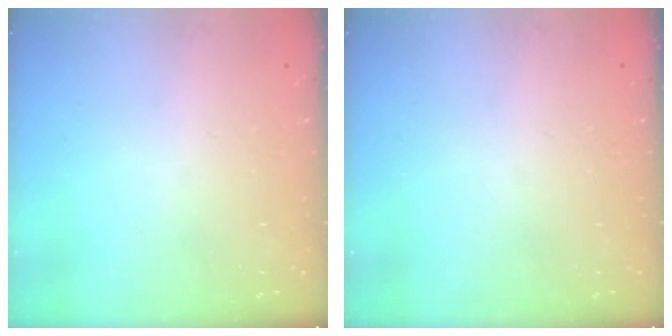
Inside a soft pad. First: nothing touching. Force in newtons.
{"total": 0.0}